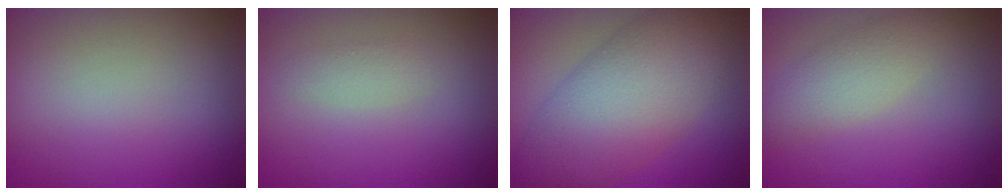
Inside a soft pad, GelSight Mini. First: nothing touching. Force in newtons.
{"total": 1.3, "press": 1.3, "slide": 0.1}
{"total": 9.5, "press": 9.5, "slide": 0.2}
{"total": 3.0, "press": 3.0, "slide": 0.1}